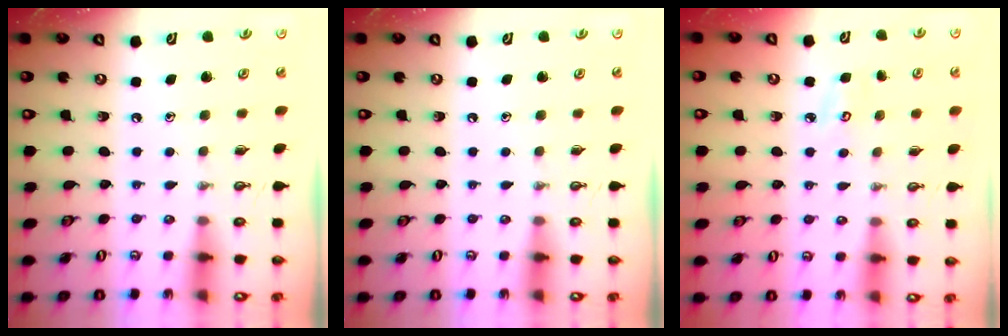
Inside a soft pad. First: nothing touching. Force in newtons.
{"total": 0.0}
{"total": 3.8, "press": 3.8, "slide": 0.3}